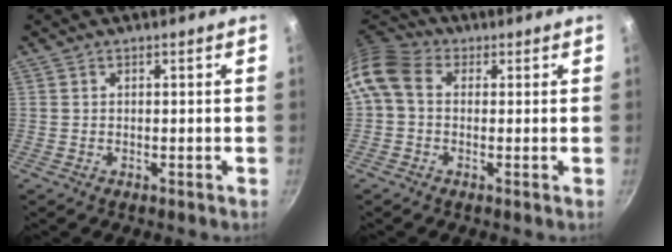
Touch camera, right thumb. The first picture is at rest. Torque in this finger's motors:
{"motor_torque": [0.40, 0.91, 1.15, -0.89, 0.61]}